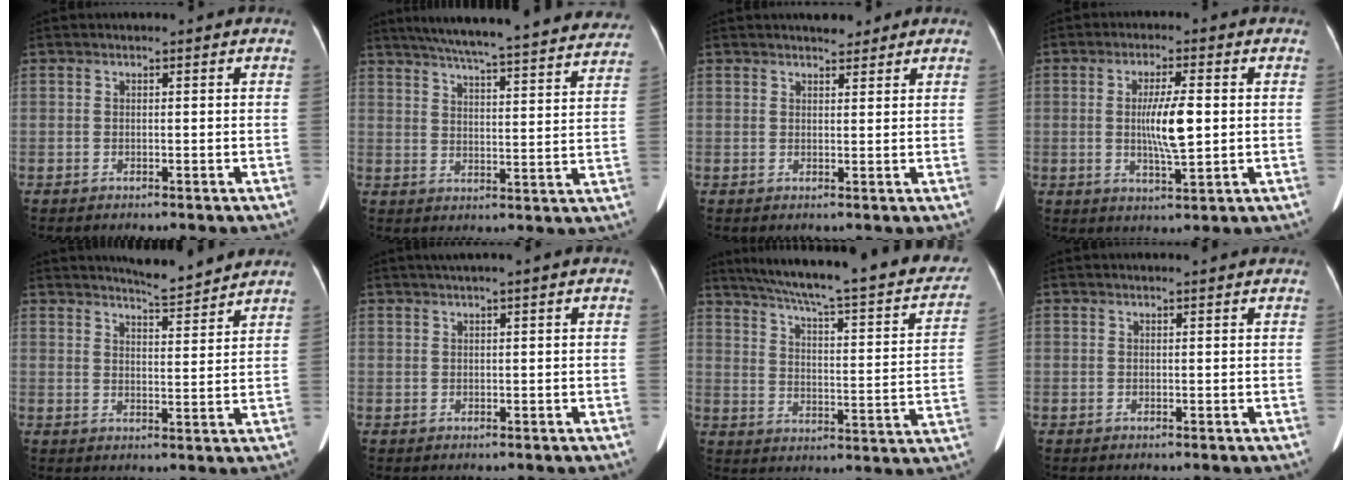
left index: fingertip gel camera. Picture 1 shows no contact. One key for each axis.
{"total": 30.0, "fx": 27.0, "fy": 3.0, "fz": 12.7, "tx": -0.197, "ty": -0.031, "tz": 0.333}
{"total": 3.0, "fx": 2.6, "fy": 1.1, "fz": 1.1, "tx": -0.009, "ty": 0.005, "tz": 0.035}
{"total": 7.0, "fx": 0.2, "fy": 0.9, "fz": 6.9, "tx": -0.131, "ty": -0.004, "tz": 0.004}
{"total": 6.6, "fx": 6.5, "fy": -0.1, "fz": 1.5, "tx": -0.033, "ty": -0.007, "tz": 0.091}
{"total": 2.0, "fx": 1.3, "fy": -0.4, "fz": 1.4, "tx": -0.028, "ty": 0.014, "tz": 0.027}
{"total": 27.7, "fx": 22.8, "fy": 4.2, "fz": 15.0, "tx": -0.222, "ty": -0.020, "tz": 0.287}
{"total": 2.2, "fx": 2.2, "fy": 0.0, "fz": 0.5, "tx": -0.009, "ty": 0.014, "tz": 0.026}